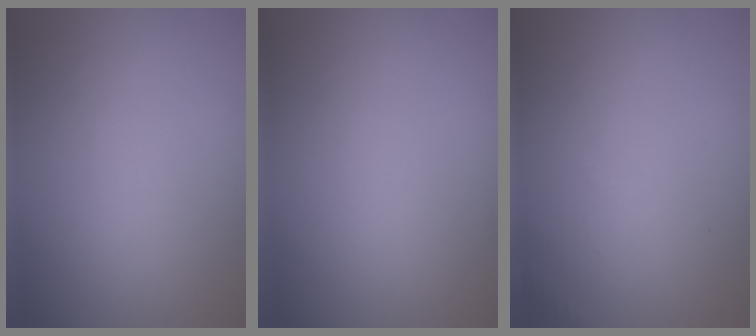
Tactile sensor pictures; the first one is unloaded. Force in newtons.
{"total": 0.0}
{"total": 0.7, "press": 0.6, "slide": 0.1}